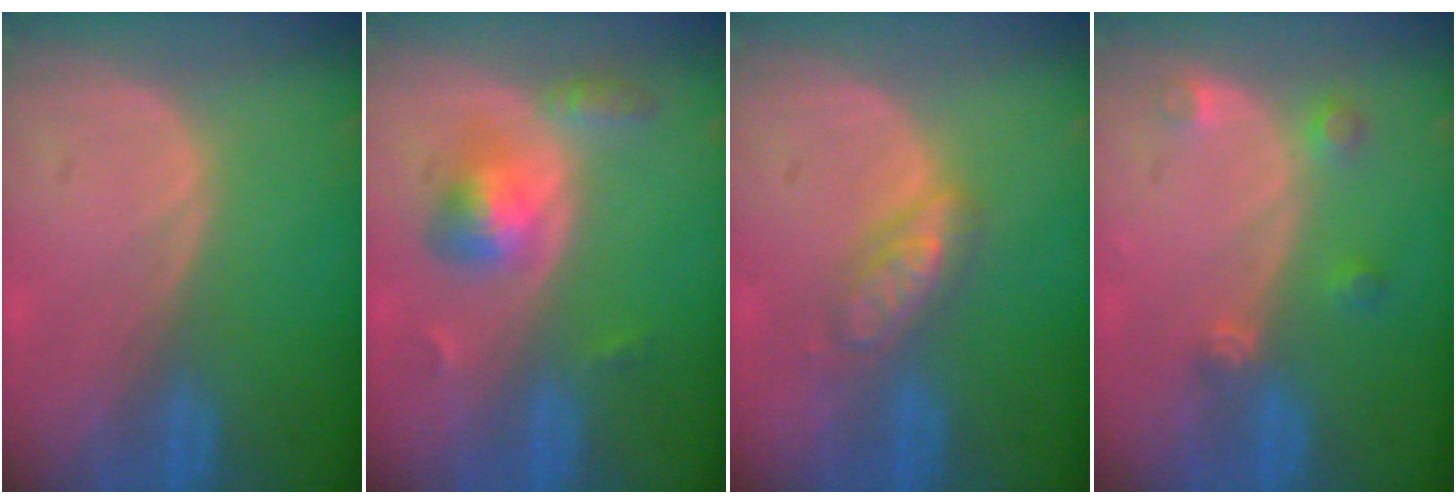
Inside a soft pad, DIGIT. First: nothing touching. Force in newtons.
{"total": 5.1, "press": 5.1, "slide": 0.9}
{"total": 4.5, "press": 4.5, "slide": 0.6}
{"total": 3.2, "press": 2.9, "slide": 1.2}